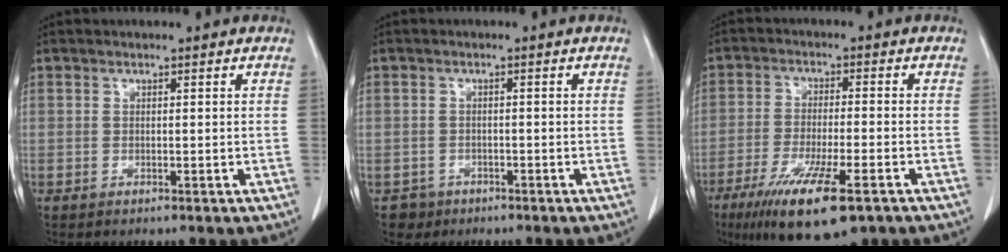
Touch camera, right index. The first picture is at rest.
{"total": 2.4, "force": [-1.3, 2.0, -0.4], "torque": [0.007, 0.011, -0.022]}
{"total": 14.2, "force": [-8.7, 2.5, 10.9], "torque": [-0.182, -0.036, -0.140]}